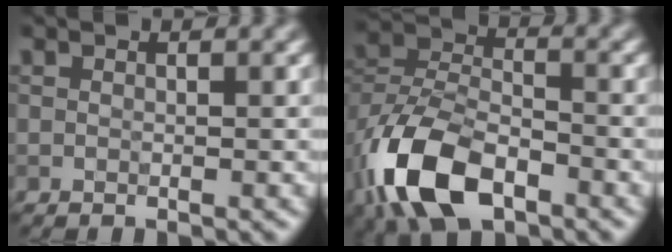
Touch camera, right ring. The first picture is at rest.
{"total": 10.1, "force": [-5.2, 5.5, 6.7], "torque": [-0.147, 0.001, -0.108]}